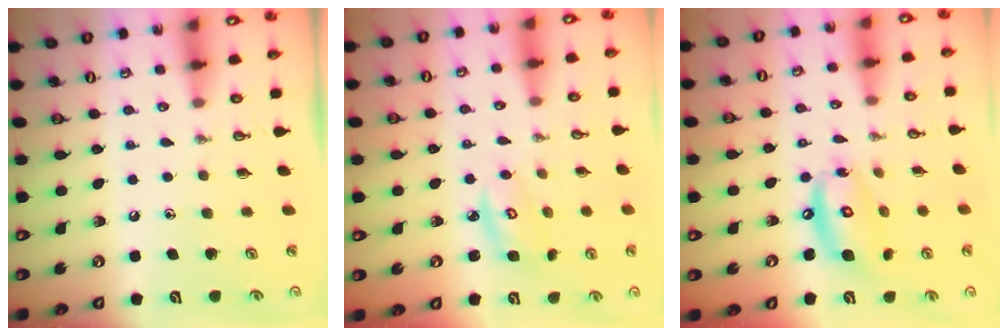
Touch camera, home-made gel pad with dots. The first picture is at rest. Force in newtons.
{"total": 3.9, "press": 3.8, "slide": 0.3}
{"total": 13.5, "press": 13.5, "slide": 1.3}